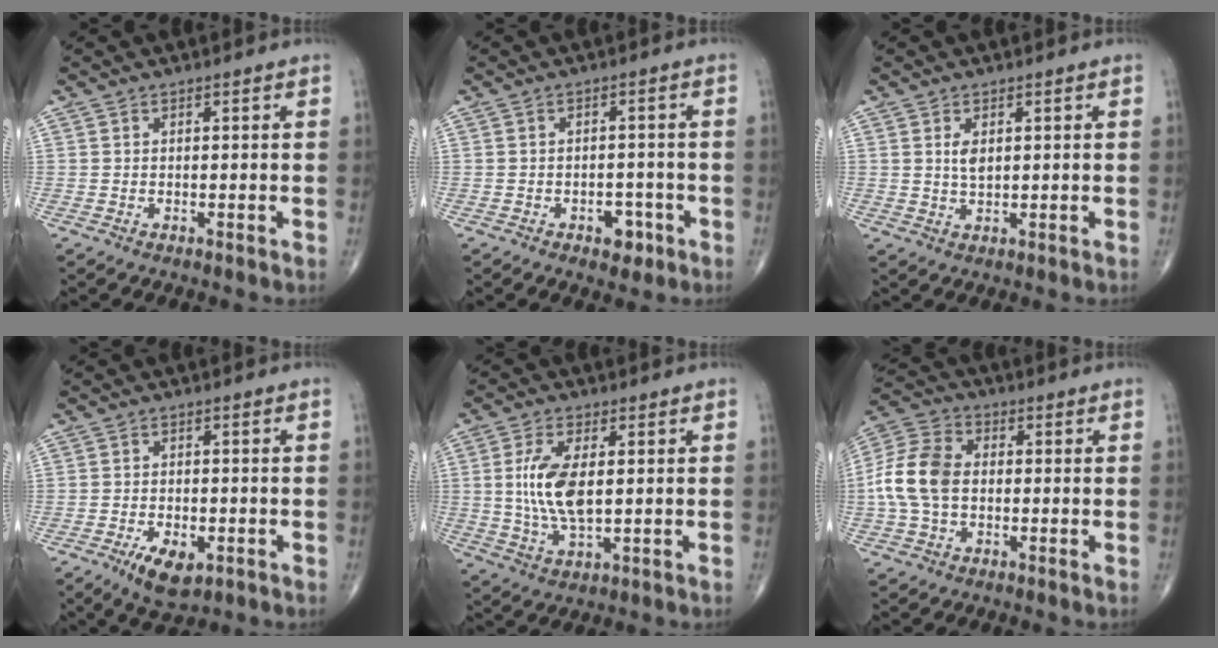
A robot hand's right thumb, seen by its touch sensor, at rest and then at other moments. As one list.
[{"total": 4.1, "force": [-2.1, 2.6, 2.5], "torque": [-0.013, 0.013, -0.026]}, {"total": 2.7, "force": [0.8, 1.4, 2.1], "torque": [-0.035, -0.006, 0.017]}, {"total": 6.8, "force": [-3.0, 3.3, 5.1], "torque": [-0.086, 0.002, -0.043]}, {"total": 10.2, "force": [1.0, 4.6, 9.0], "torque": [-0.187, -0.010, 0.023]}, {"total": 11.2, "force": [-0.6, 7.9, 7.9], "torque": [-0.161, 0.030, -0.021]}]